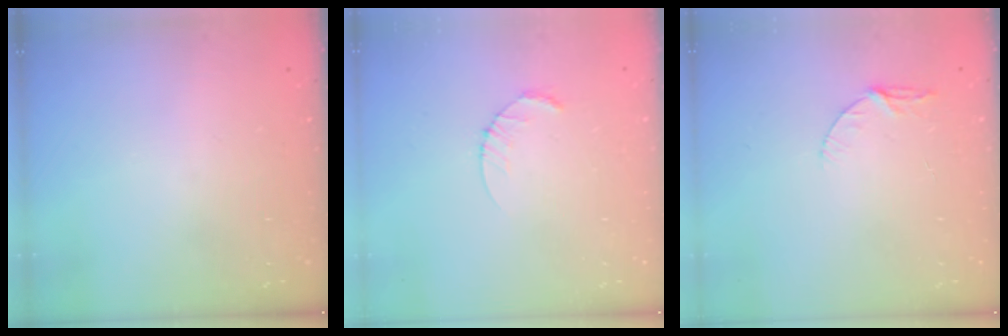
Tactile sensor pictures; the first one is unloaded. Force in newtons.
{"total": 2.6, "press": 2.6, "slide": 0.4}
{"total": 5.2, "press": 5.1, "slide": 0.6}